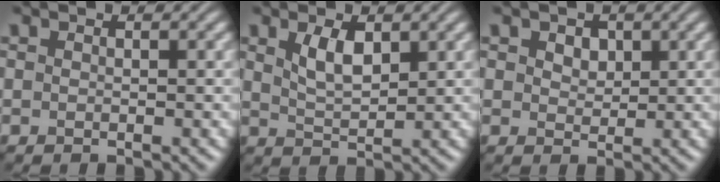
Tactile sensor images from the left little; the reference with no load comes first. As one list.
[{"total": 2.9, "force": [1.4, 1.3, 2.2], "torque": [-0.048, -0.002, 0.031]}, {"total": 2.5, "force": [1.2, 1.7, 1.4], "torque": [-0.023, 0.010, 0.008]}]